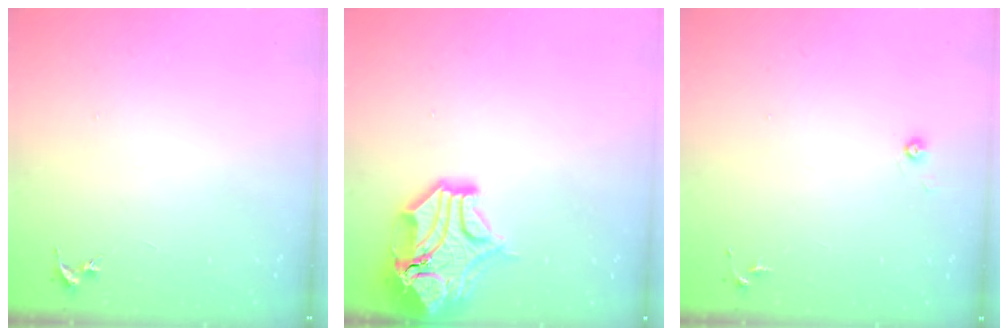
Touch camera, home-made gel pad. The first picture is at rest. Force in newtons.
{"total": 17.9, "press": 17.7, "slide": 2.6}
{"total": 3.1, "press": 3.0, "slide": 0.8}